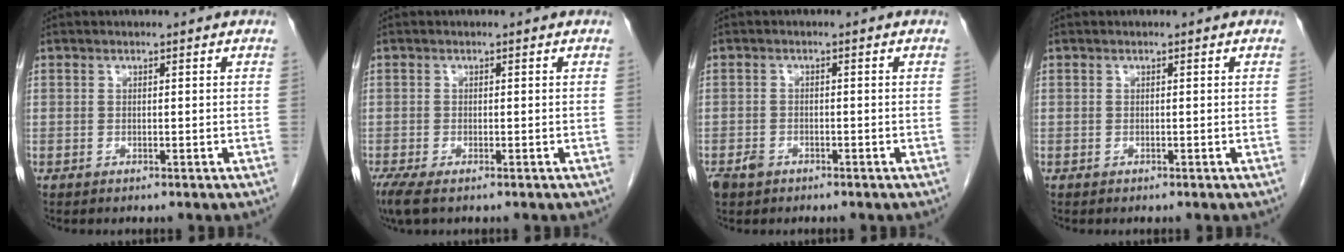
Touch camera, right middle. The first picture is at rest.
{"total": 3.6, "force": [-2.4, 1.0, 2.5], "torque": [-0.052, -0.012, -0.042]}
{"total": 2.3, "force": [-1.5, 1.5, 0.9], "torque": [-0.022, 0.002, -0.022]}
{"total": 0.0}